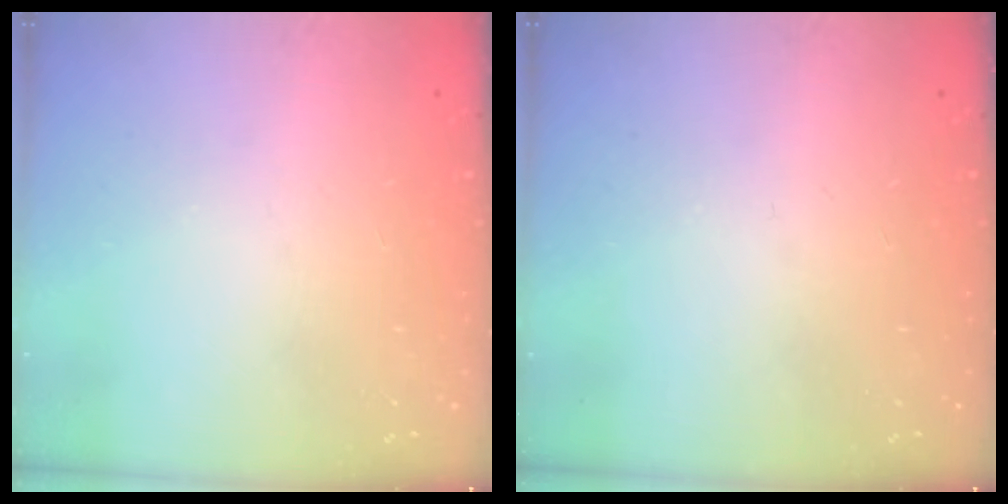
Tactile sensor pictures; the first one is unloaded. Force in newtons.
{"total": 0.0}